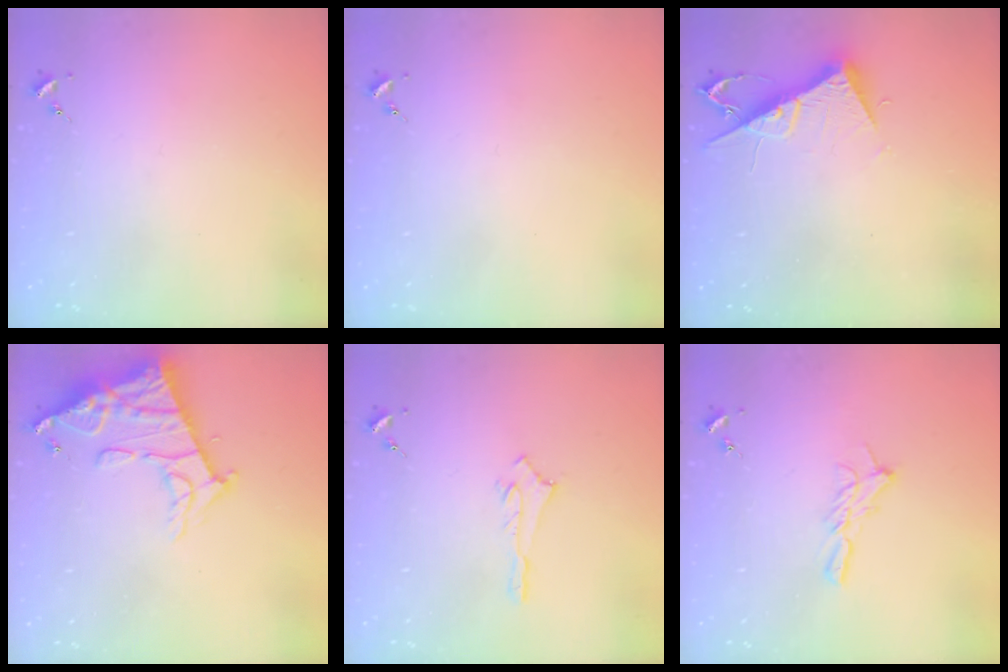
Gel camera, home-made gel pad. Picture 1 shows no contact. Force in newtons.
{"total": 0.0}
{"total": 9.6, "press": 9.6, "slide": 0.5}
{"total": 14.5, "press": 14.5, "slide": 1.2}
{"total": 3.0, "press": 3.0, "slide": 0.2}
{"total": 9.2, "press": 9.1, "slide": 0.7}